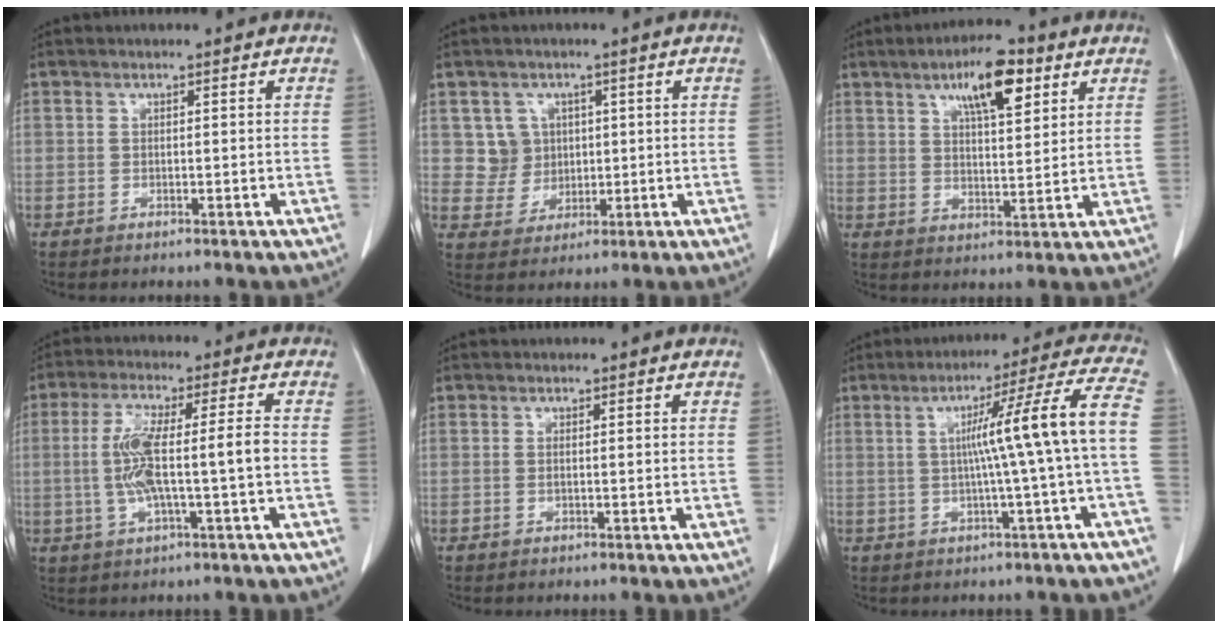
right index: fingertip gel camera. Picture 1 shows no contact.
{"total": 5.0, "force": [1.5, 4.7, 0.2], "torque": [0.004, 0.015, 0.035]}
{"total": 9.6, "force": [5.2, 2.6, 7.6], "torque": [-0.127, 0.011, 0.086]}
{"total": 9.2, "force": [-0.8, 0.8, 9.1], "torque": [-0.179, 0.017, -0.015]}
{"total": 0.6, "force": [0.0, 0.1, 0.6], "torque": [-0.010, 0.002, 0.002]}
{"total": 11.8, "force": [-0.2, -2.0, 11.6], "torque": [-0.160, 0.020, 0.001]}